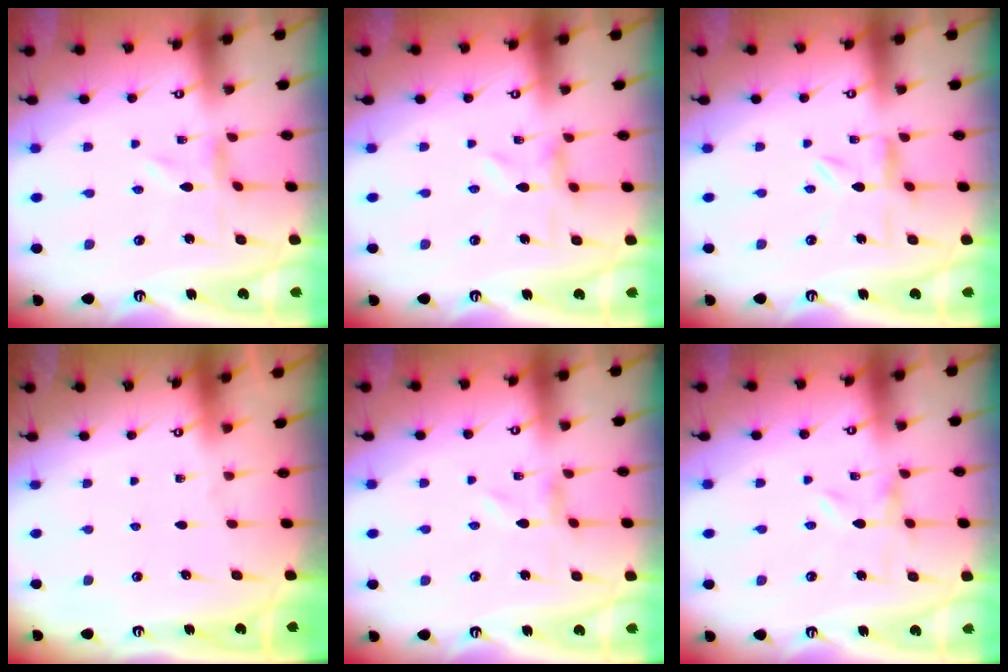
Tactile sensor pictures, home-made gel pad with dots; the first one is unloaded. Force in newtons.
{"total": 1.4, "press": 1.4, "slide": 0.3}
{"total": 3.1, "press": 3.1, "slide": 0.3}
{"total": 0.0}
{"total": 0.0}
{"total": 0.0}